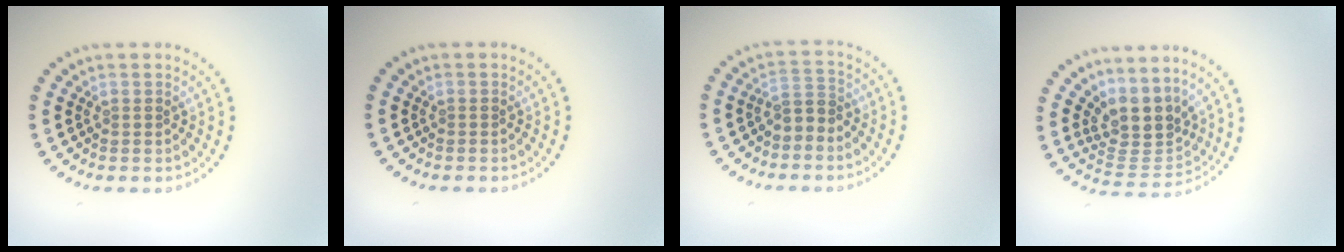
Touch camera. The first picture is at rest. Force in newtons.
{"total": 0.0}
{"total": 1.9, "press": 1.6, "slide": 1.1}
{"total": 4.1, "press": 3.3, "slide": 2.5}